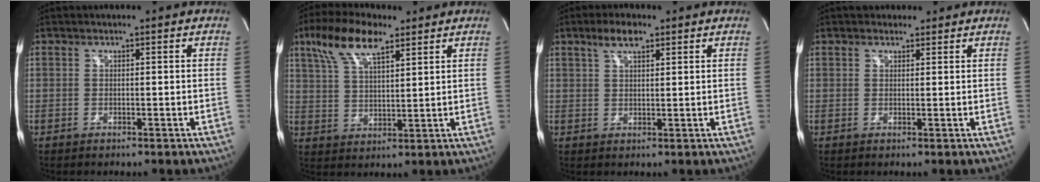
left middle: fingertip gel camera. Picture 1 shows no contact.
{"total": 10.3, "force": [6.4, 3.2, 7.4], "torque": [-0.152, 0.023, 0.124]}
{"total": 4.1, "force": [2.6, 1.4, 2.8], "torque": [-0.060, 0.012, 0.050]}
{"total": 2.5, "force": [2.0, 1.4, 0.5], "torque": [-0.007, 0.016, 0.029]}